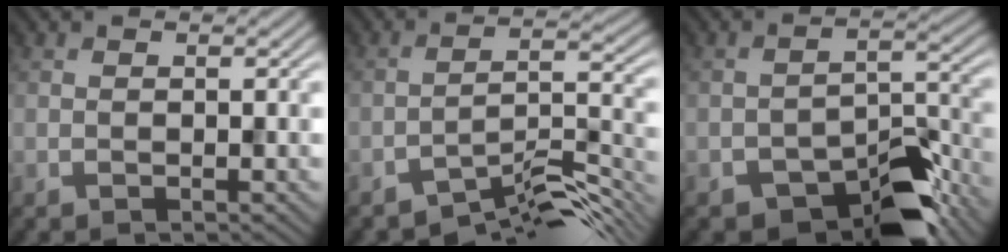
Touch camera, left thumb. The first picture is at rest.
{"total": 7.7, "force": [-6.4, 1.6, 4.1], "torque": [-0.061, 0.007, -0.112]}
{"total": 9.5, "force": [-6.6, 4.3, 5.3], "torque": [-0.060, -0.005, -0.113]}